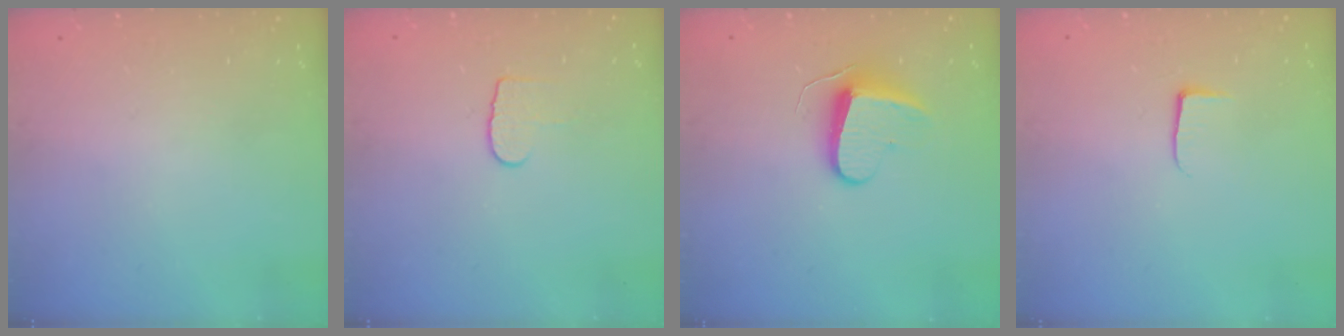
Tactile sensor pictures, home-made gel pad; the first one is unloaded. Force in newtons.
{"total": 5.7, "press": 5.6, "slide": 0.5}
{"total": 8.7, "press": 8.7, "slide": 0.5}
{"total": 3.8, "press": 3.8, "slide": 0.5}